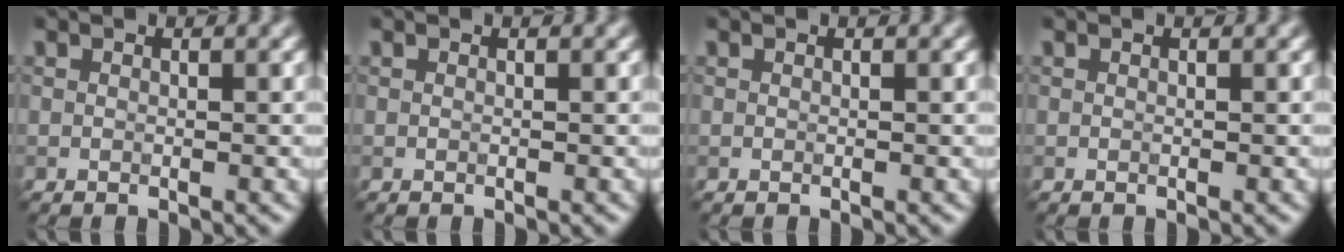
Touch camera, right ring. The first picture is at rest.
{"total": 0.0}
{"total": 0.0}
{"total": 0.0}